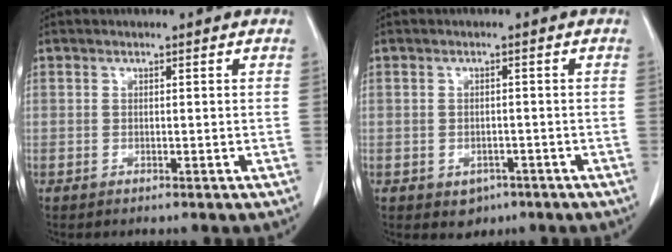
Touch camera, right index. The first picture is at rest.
{"total": 2.7, "force": [-1.3, 2.0, 1.1], "torque": [-0.010, 0.004, -0.006]}